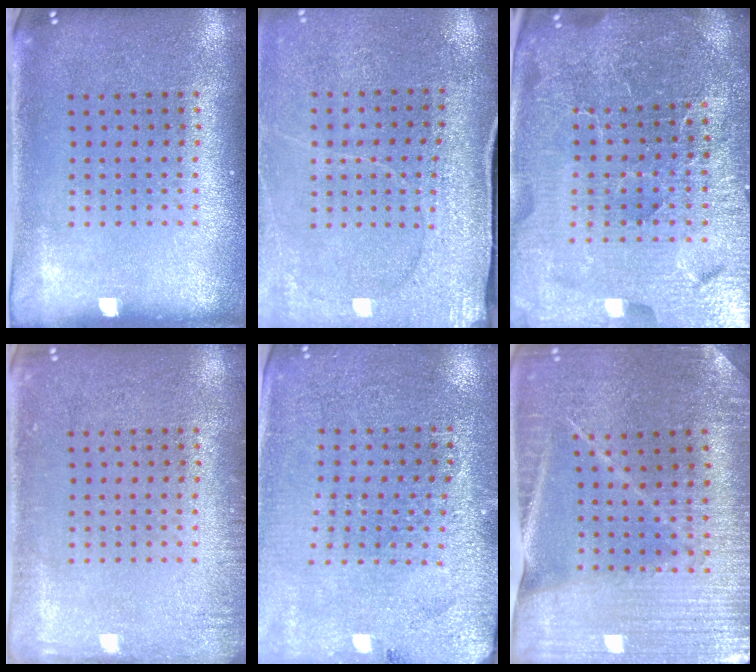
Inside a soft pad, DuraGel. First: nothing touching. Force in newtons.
{"total": 2.9, "press": 2.9, "slide": 0.4}
{"total": 6.1, "press": 5.4, "slide": 2.7}
{"total": 1.5, "press": 1.4, "slide": 0.2}
{"total": 2.8, "press": 2.8, "slide": 0.3}
{"total": 2.6, "press": 2.6, "slide": 0.4}